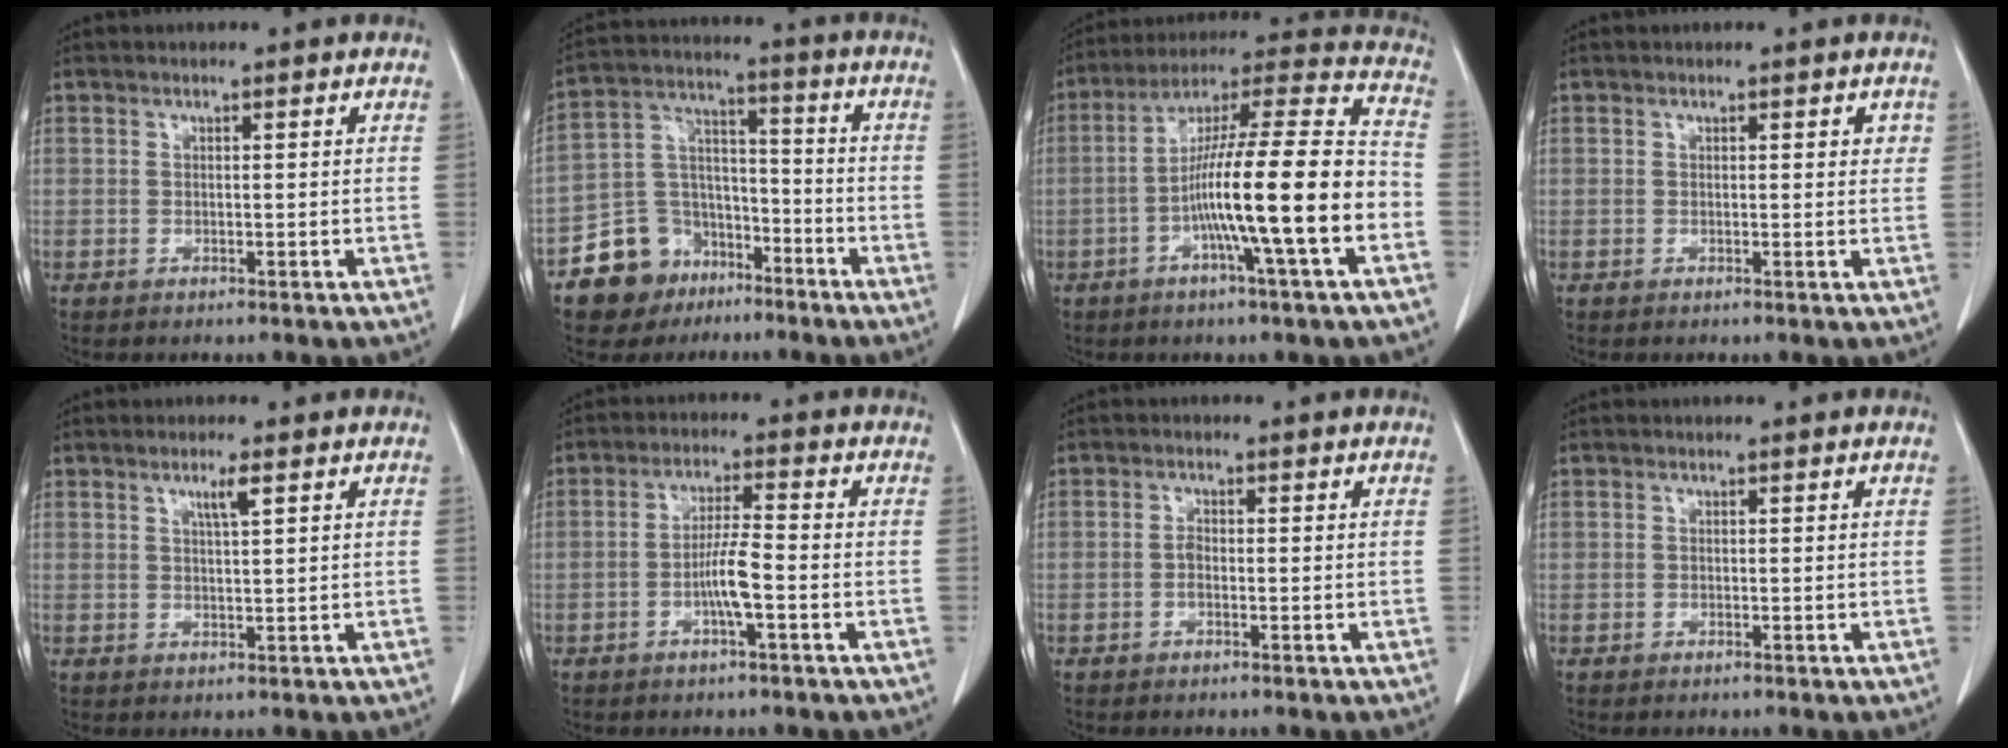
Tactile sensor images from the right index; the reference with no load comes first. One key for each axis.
{"total": 11.3, "fx": -7.0, "fy": 8.5, "fz": 2.5, "tx": -0.051, "ty": 0.056, "tz": -0.114}
{"total": 18.6, "fx": -5.2, "fy": 0.1, "fz": 17.8, "tx": -0.294, "ty": 0.011, "tz": -0.091}
{"total": 1.3, "fx": 0.5, "fy": 0.7, "fz": 1.0, "tx": -0.007, "ty": 0.000, "tz": 0.004}
{"total": 2.5, "fx": 1.3, "fy": -0.1, "fz": 2.1, "tx": -0.040, "ty": -0.002, "tz": 0.023}
{"total": 4.8, "fx": -1.5, "fy": 0.2, "fz": 4.5, "tx": -0.091, "ty": 0.006, "tz": -0.029}
{"total": 1.1, "fx": -0.3, "fy": 0.5, "fz": 0.9, "tx": -0.017, "ty": 0.005, "tz": -0.006}
{"total": 0.0}